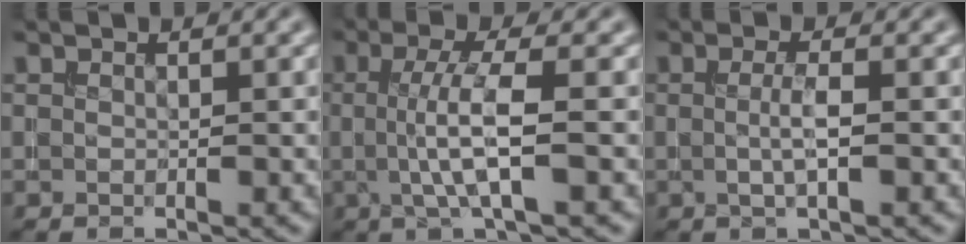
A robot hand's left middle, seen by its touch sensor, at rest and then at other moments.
{"total": 4.8, "force": [-0.2, 1.0, 4.6], "torque": [-0.090, 0.002, -0.004]}
{"total": 2.0, "force": [-0.1, 0.4, 2.0], "torque": [-0.040, 0.003, -0.003]}